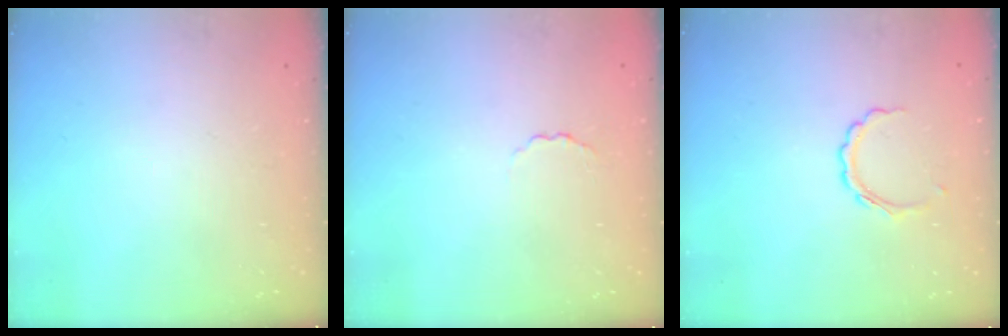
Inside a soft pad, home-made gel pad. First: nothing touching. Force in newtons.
{"total": 2.0, "press": 1.9, "slide": 0.4}
{"total": 6.1, "press": 6.0, "slide": 0.9}